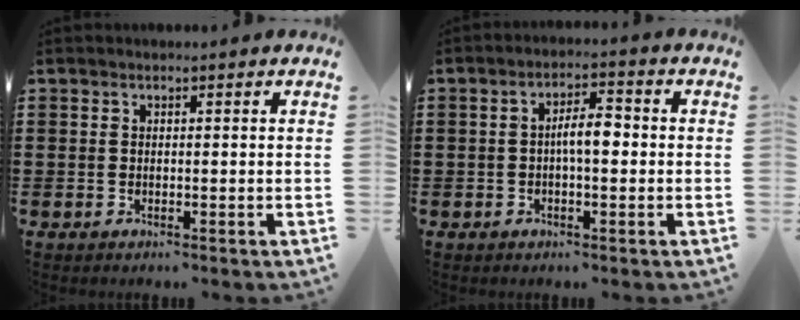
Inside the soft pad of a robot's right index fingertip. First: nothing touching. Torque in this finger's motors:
{"motor_torque": [1.02, -0.34, 0.28, 0.14]}